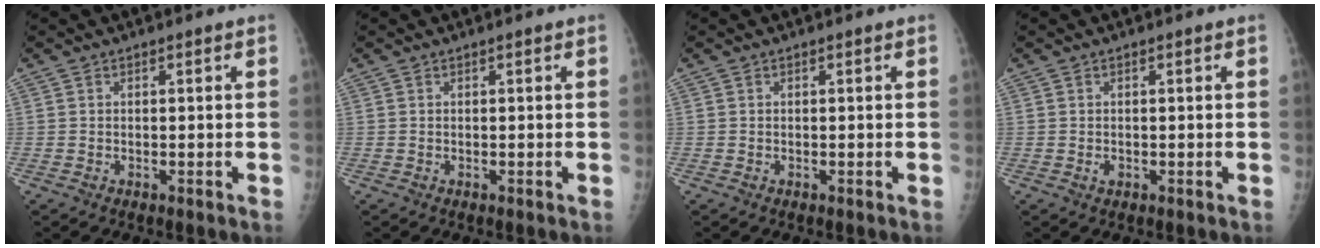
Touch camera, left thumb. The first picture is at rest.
{"total": 0.0}
{"total": 0.0}
{"total": 1.1, "force": [-0.1, 0.8, 0.7], "torque": [-0.006, 0.000, -0.002]}